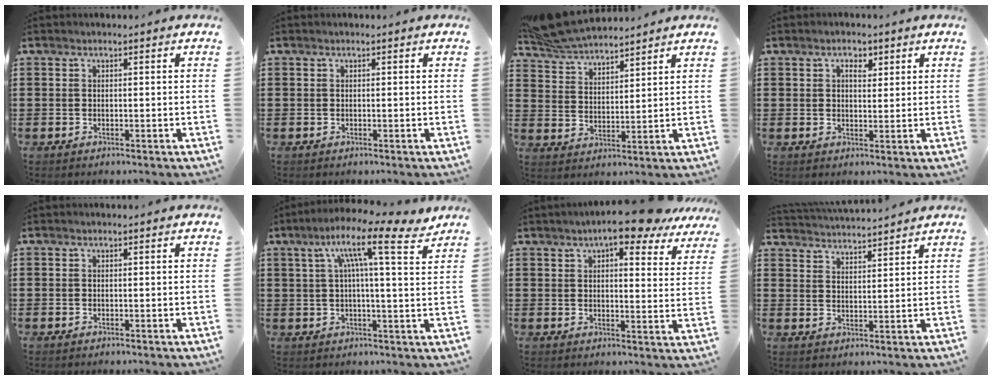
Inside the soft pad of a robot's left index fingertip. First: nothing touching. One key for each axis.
{"total": 0.0}
{"total": 7.5, "fx": 7.1, "fy": 1.6, "fz": 1.9, "tx": -0.066, "ty": -0.018, "tz": 0.133}
{"total": 2.6, "fx": 1.4, "fy": 1.6, "fz": 1.6, "tx": -0.020, "ty": 0.002, "tz": 0.021}
{"total": 0.0}
{"total": 11.4, "fx": 6.7, "fy": 1.8, "fz": 9.0, "tx": -0.170, "ty": -0.021, "tz": 0.105}
{"total": 8.8, "fx": 7.2, "fy": 1.5, "fz": 4.9, "tx": -0.082, "ty": -0.025, "tz": 0.124}
{"total": 3.4, "fx": 3.4, "fy": -0.3, "fz": -0.3, "tx": -0.009, "ty": -0.020, "tz": 0.059}